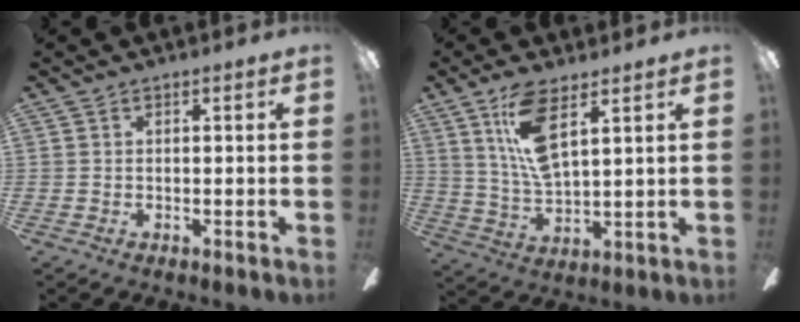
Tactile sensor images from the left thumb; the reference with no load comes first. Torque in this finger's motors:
{"motor_torque": [0.49, 0.02, 0.15, -0.29, 0.14]}